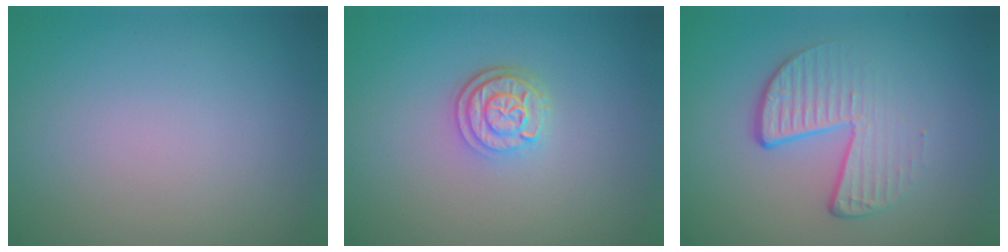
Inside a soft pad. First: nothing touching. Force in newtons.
{"total": 2.9, "press": 2.4, "slide": 1.7}
{"total": 4.2, "press": 2.6, "slide": 3.3}